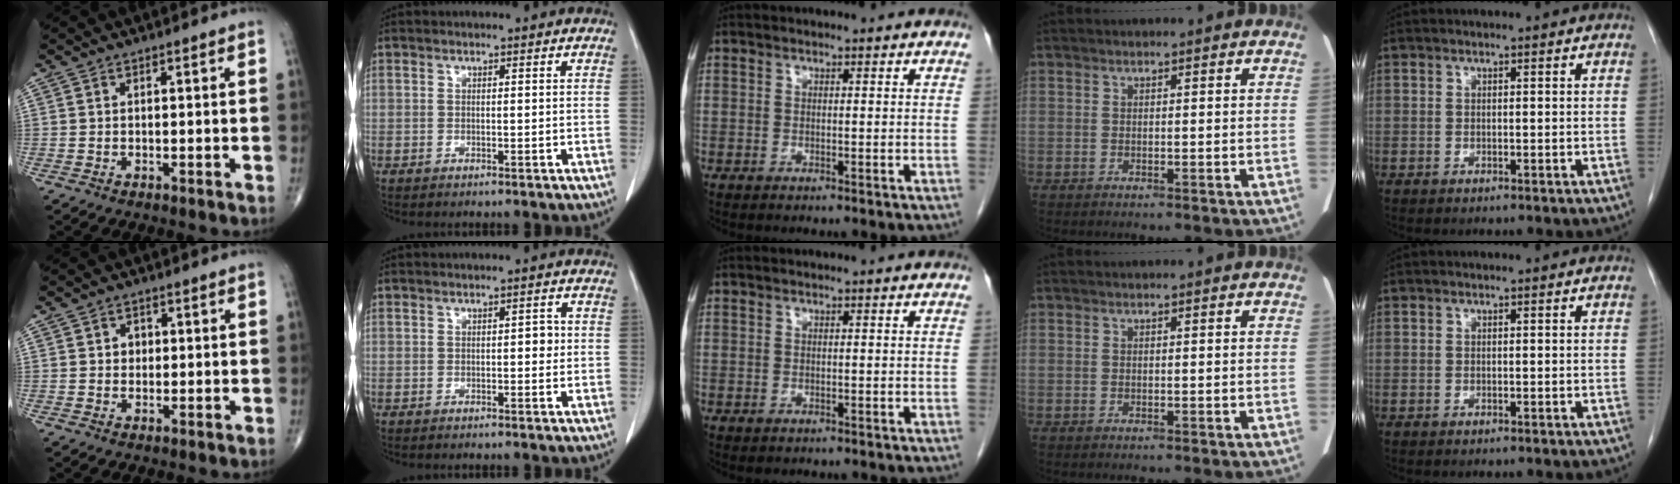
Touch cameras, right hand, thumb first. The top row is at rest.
{"thumb": {"total": 2.0, "force": [0.3, 1.8, 1.0], "torque": [0.000, 0.002, 0.002]}, "index": {"total": 1.6, "force": [0.0, 0.8, 1.4], "torque": [-0.014, 0.004, -0.001]}}